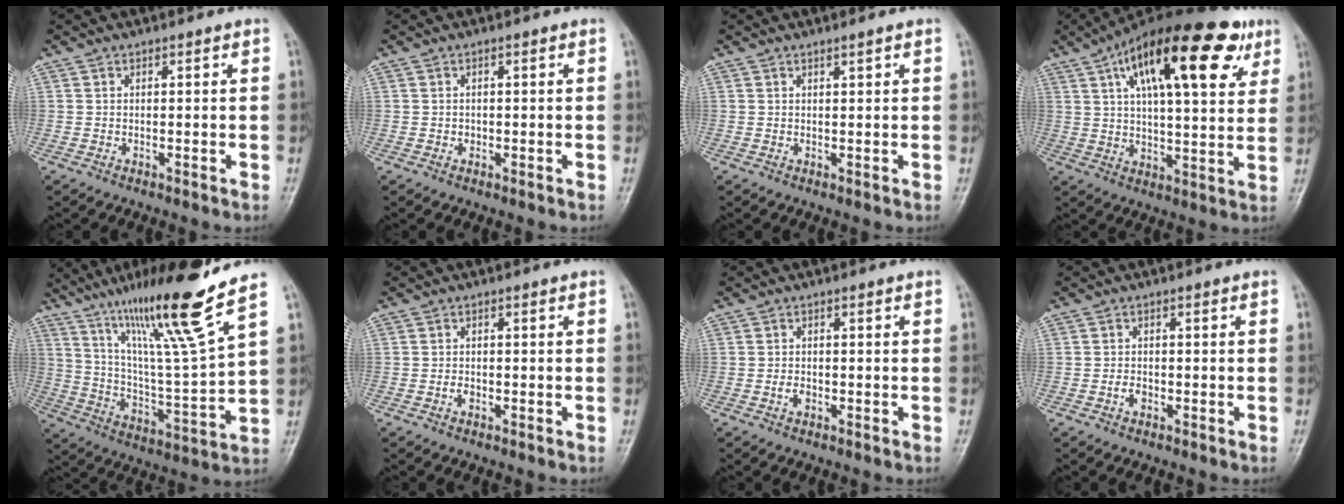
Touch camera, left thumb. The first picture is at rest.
{"total": 0.7, "force": [-0.1, 0.6, 0.2], "torque": [0.001, 0.002, -0.002]}
{"total": 0.8, "force": [0.6, 0.0, 0.5], "torque": [-0.008, -0.004, 0.011]}
{"total": 24.8, "force": [11.4, 9.4, 20.0], "torque": [-0.287, -0.001, 0.172]}
{"total": 19.9, "force": [13.2, 0.3, 14.9], "torque": [-0.234, -0.070, 0.229]}
{"total": 1.2, "force": [-0.5, 0.8, 0.7], "torque": [-0.009, 0.002, -0.011]}
{"total": 1.6, "force": [-0.6, 1.1, 1.0], "torque": [-0.016, 0.004, -0.012]}
{"total": 1.7, "force": [-0.7, 1.1, 1.0], "torque": [-0.015, 0.005, -0.016]}